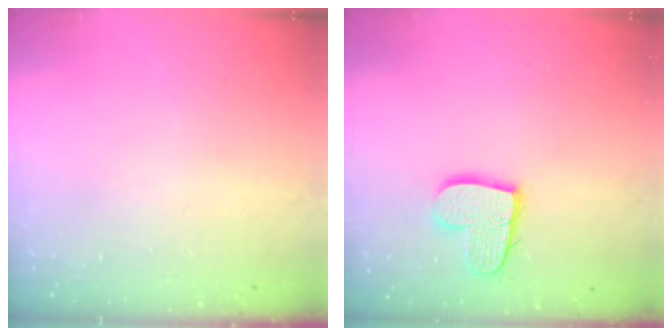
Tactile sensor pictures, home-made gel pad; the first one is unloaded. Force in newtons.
{"total": 12.6, "press": 12.5, "slide": 1.0}